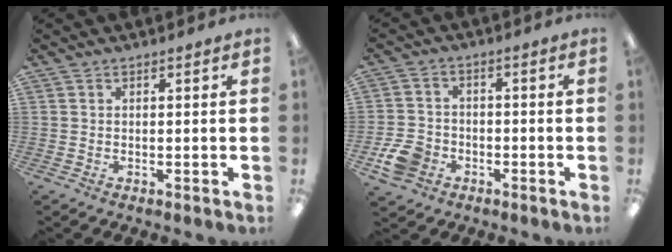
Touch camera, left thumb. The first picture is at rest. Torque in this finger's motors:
{"motor_torque": [0.32, 1.47, 0.29, -0.23, 0.23]}